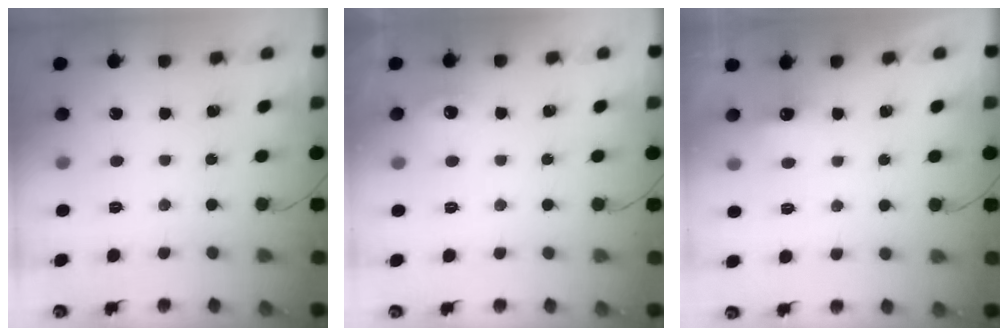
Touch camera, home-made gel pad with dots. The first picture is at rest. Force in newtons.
{"total": 7.5, "press": 5.3, "slide": 5.3}
{"total": 4.4, "press": 4.1, "slide": 1.6}